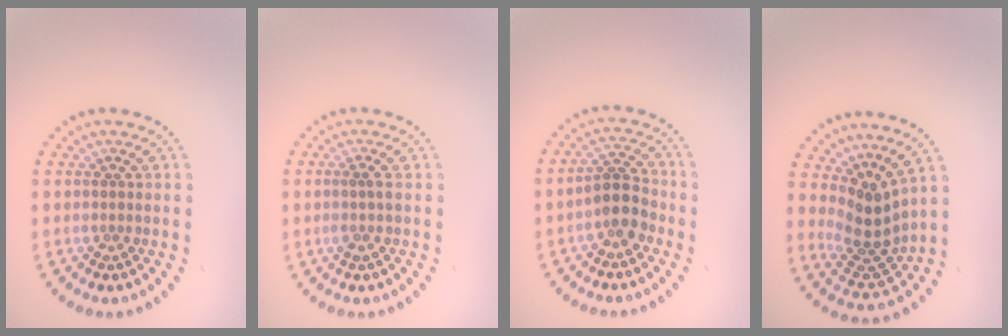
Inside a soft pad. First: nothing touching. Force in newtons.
{"total": 1.3, "press": 1.0, "slide": 0.8}
{"total": 3.5, "press": 3.2, "slide": 1.3}
{"total": 3.6, "press": 2.7, "slide": 2.5}